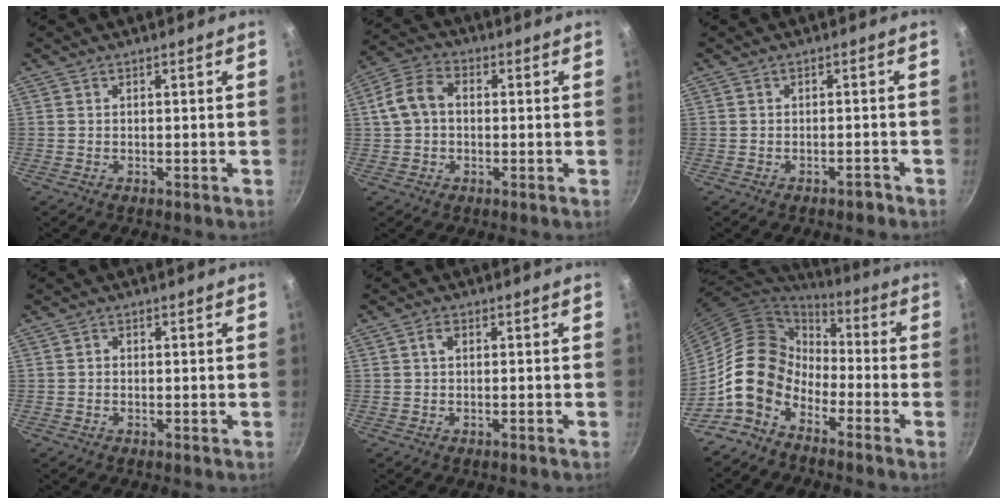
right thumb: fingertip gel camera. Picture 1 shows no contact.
{"total": 7.8, "force": [0.5, 5.5, 5.5], "torque": [-0.101, 0.025, 0.000]}
{"total": 1.4, "force": [-1.2, 0.3, 0.5], "torque": [-0.003, 0.016, -0.009]}
{"total": 0.6, "force": [-0.1, 0.5, 0.3], "torque": [-0.004, 0.005, -0.002]}
{"total": 1.3, "force": [0.0, 0.7, 1.1], "torque": [-0.026, 0.007, -0.004]}
{"total": 11.6, "force": [-6.1, 8.0, 5.7], "torque": [-0.064, 0.059, -0.130]}